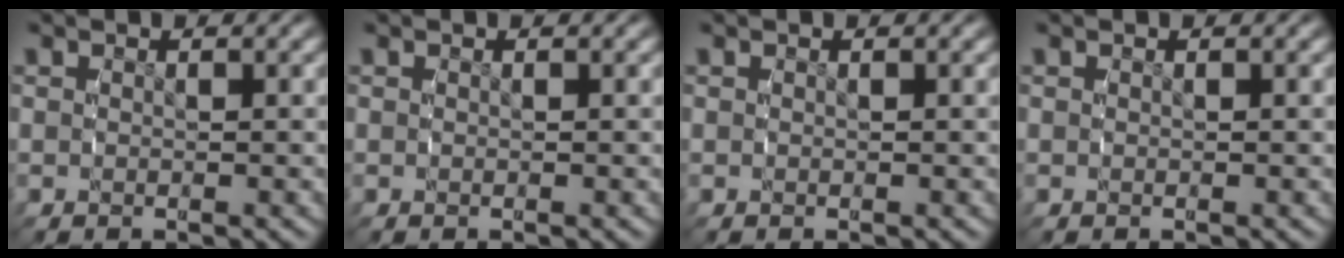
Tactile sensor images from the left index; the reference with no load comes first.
{"total": 0.0}
{"total": 0.0}
{"total": 0.0}